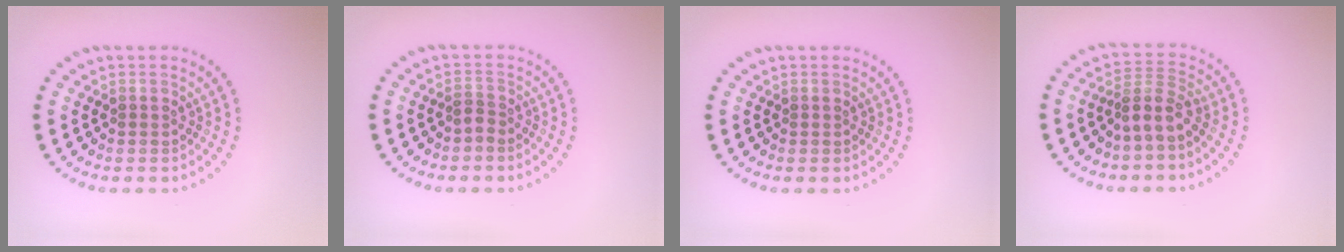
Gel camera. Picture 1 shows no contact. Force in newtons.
{"total": 0.8, "press": 0.5, "slide": 0.6}
{"total": 0.0}
{"total": 2.8, "press": 2.1, "slide": 1.9}